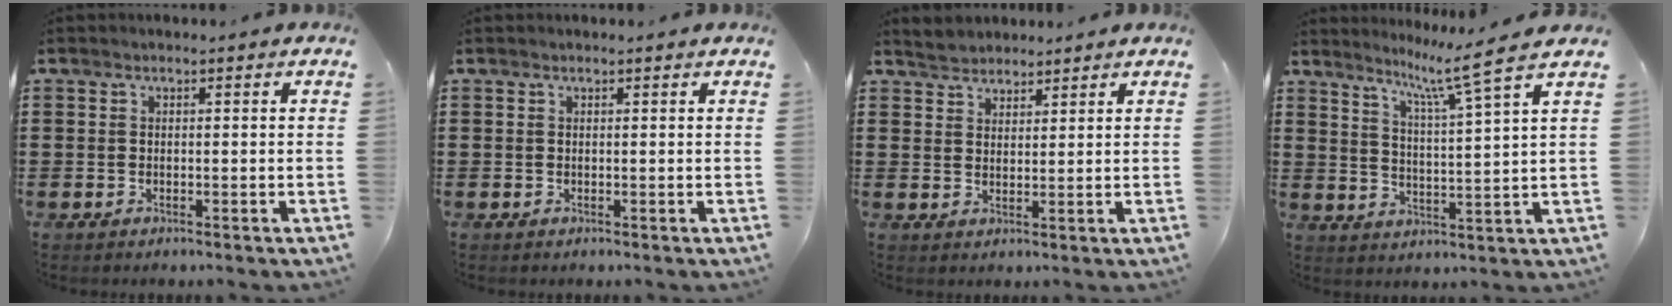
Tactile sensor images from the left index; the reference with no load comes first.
{"total": 0.0}
{"total": 2.6, "force": [2.3, 1.0, -0.5], "torque": [0.000, 0.002, 0.045]}
{"total": 6.8, "force": [5.3, -1.3, 4.1], "torque": [-0.084, -0.042, 0.077]}